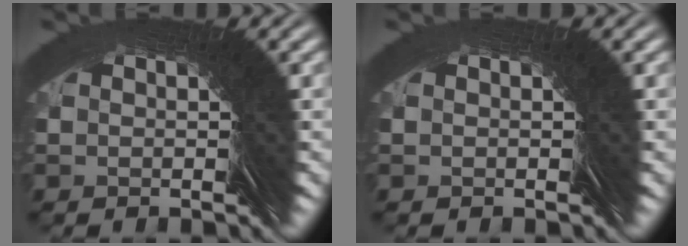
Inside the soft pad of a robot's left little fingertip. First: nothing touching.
{"total": 0.0}